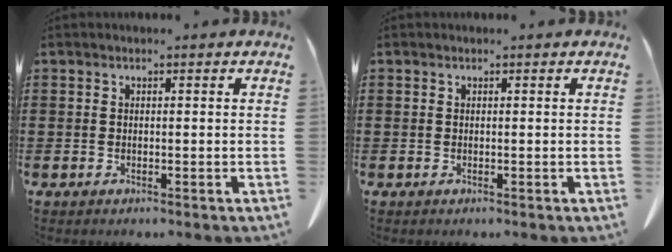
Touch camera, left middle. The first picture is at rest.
{"total": 0.0}